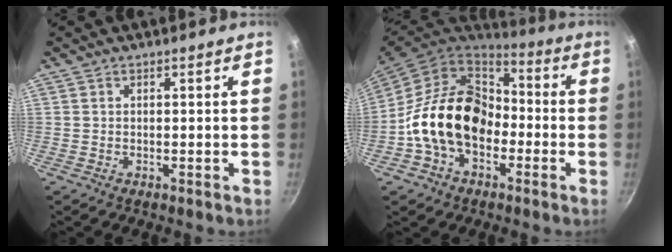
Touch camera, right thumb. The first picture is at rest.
{"total": 18.6, "force": [-3.6, 13.5, 12.3], "torque": [-0.182, 0.051, -0.074]}